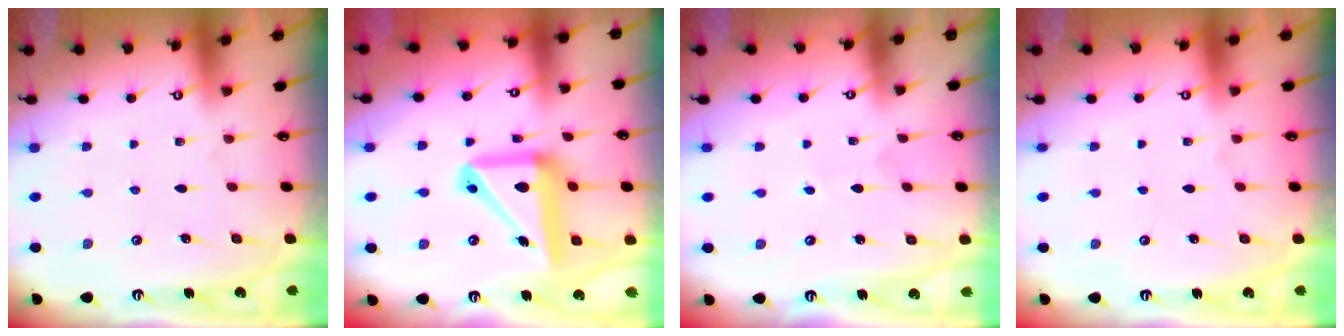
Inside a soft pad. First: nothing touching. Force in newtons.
{"total": 16.7, "press": 16.6, "slide": 2.1}
{"total": 1.2, "press": 1.2, "slide": 0.1}
{"total": 0.0}